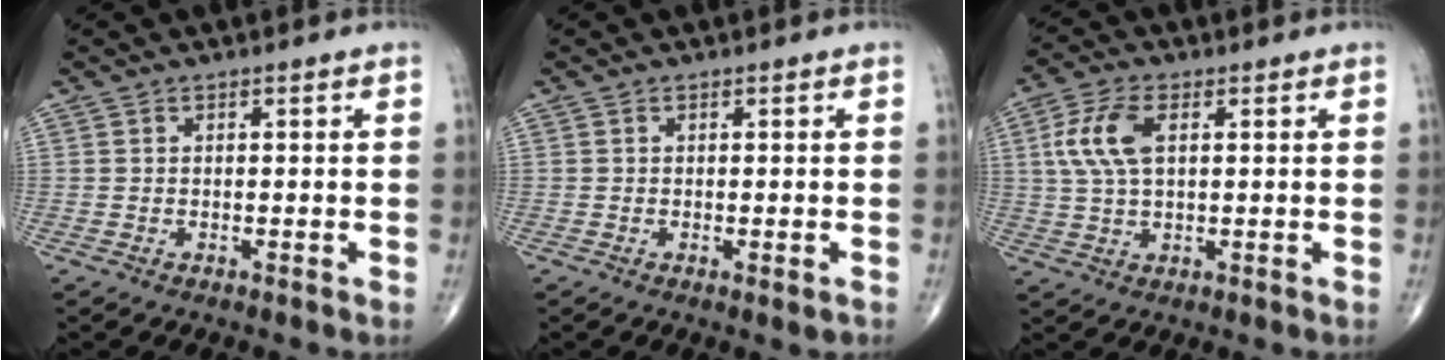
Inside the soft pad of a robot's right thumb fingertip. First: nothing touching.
{"total": 1.6, "force": [-0.5, 0.4, 1.5], "torque": [-0.020, -0.006, -0.004]}
{"total": 8.4, "force": [2.0, 4.4, 6.9], "torque": [-0.154, 0.008, 0.039]}